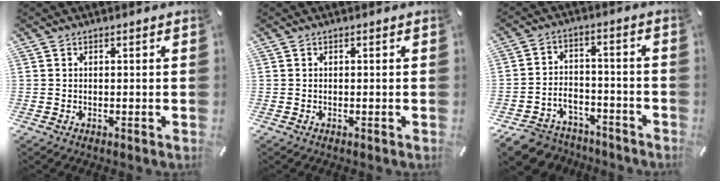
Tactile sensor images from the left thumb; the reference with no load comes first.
{"total": 0.0}
{"total": 7.4, "force": [-5.2, 4.9, 2.0], "torque": [-0.040, 0.027, -0.097]}